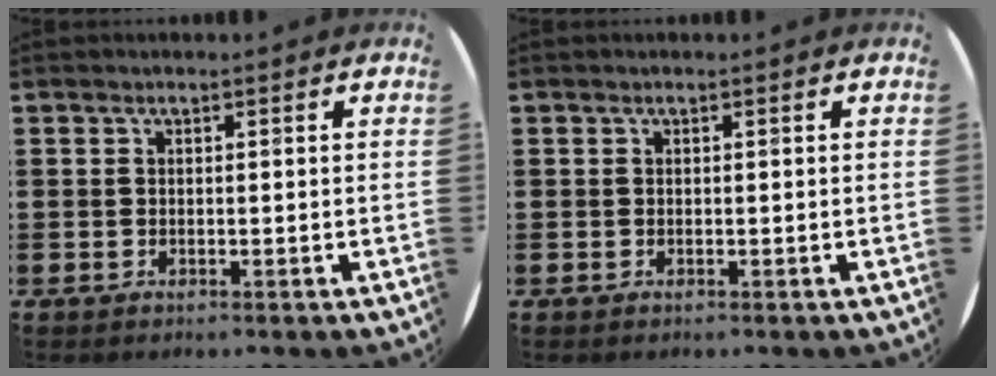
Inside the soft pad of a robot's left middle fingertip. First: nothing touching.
{"total": 0.0}